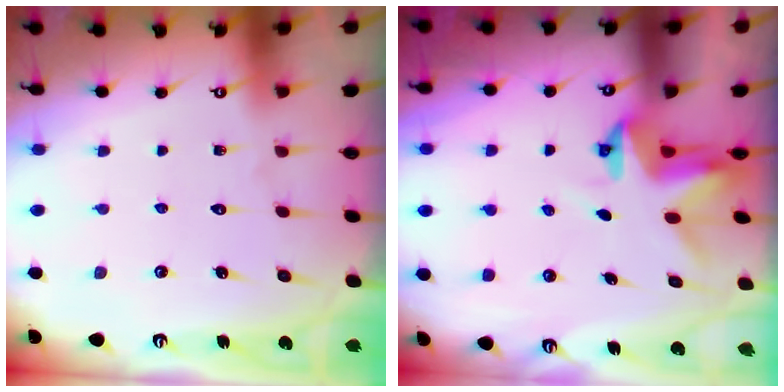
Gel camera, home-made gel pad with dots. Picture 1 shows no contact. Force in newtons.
{"total": 3.8, "press": 3.8, "slide": 0.2}